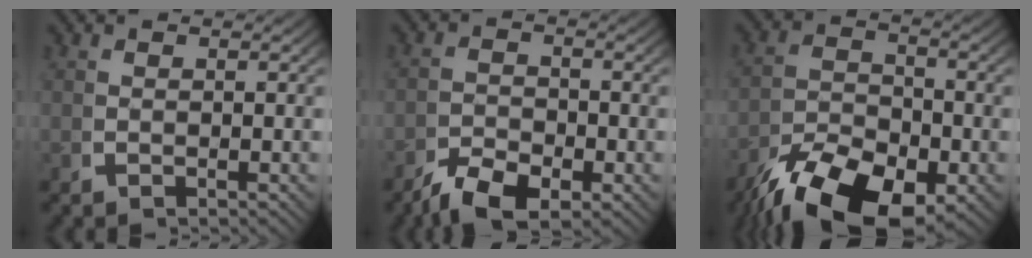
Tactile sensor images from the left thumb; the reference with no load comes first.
{"total": 4.3, "force": [-2.9, 2.3, 2.3], "torque": [-0.037, -0.013, -0.054]}
{"total": 10.3, "force": [-6.0, 5.7, 6.2], "torque": [-0.098, -0.033, -0.087]}